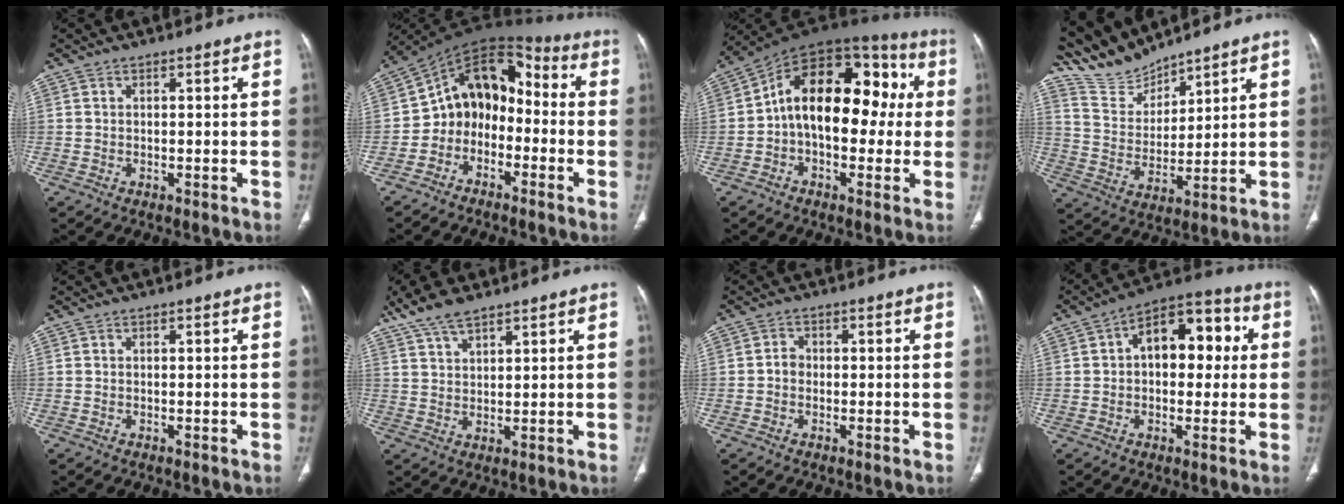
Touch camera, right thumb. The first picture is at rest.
{"total": 12.2, "force": [-2.9, 9.5, 7.1], "torque": [-0.070, 0.078, -0.068]}
{"total": 19.8, "force": [1.0, 11.8, 15.9], "torque": [-0.207, 0.055, 0.003]}
{"total": 9.3, "force": [9.1, 1.6, 0.6], "torque": [-0.006, -0.050, 0.200]}
{"total": 0.0}
{"total": 7.1, "force": [5.4, 2.5, 4.0], "torque": [-0.073, -0.010, 0.108]}
{"total": 1.9, "force": [-0.4, 1.6, 0.9], "torque": [-0.008, 0.009, -0.011]}
{"total": 13.4, "force": [2.0, 8.1, 10.4], "torque": [-0.109, 0.034, 0.020]}